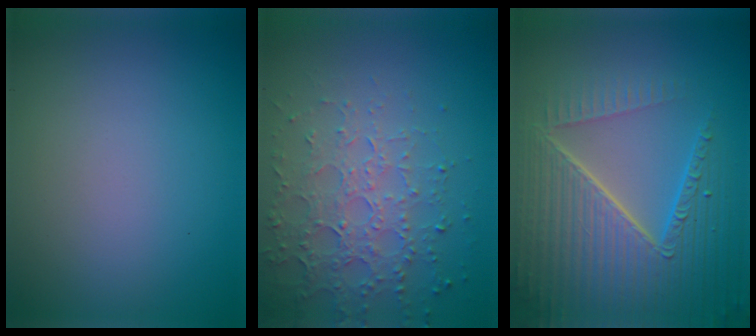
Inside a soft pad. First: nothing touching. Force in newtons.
{"total": 4.0, "press": 4.0, "slide": 0.3}
{"total": 8.5, "press": 5.9, "slide": 6.1}